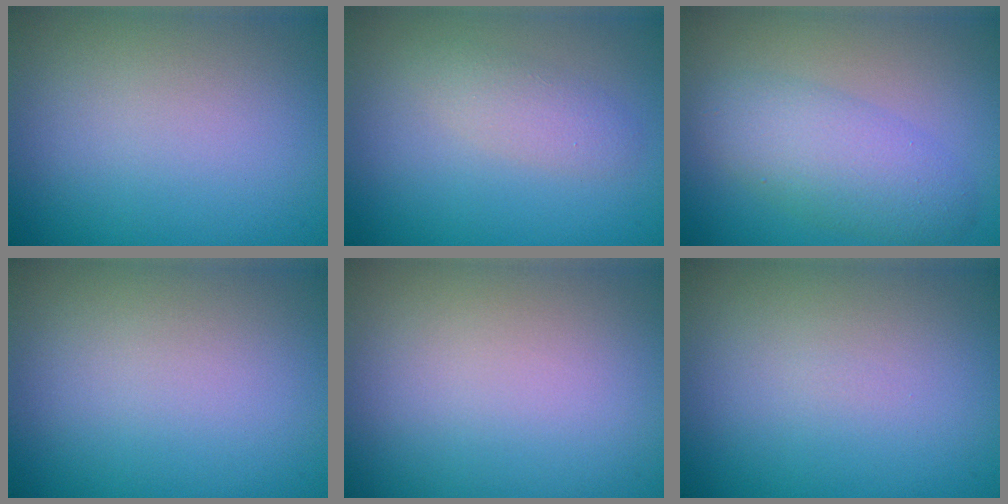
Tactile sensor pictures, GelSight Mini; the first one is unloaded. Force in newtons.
{"total": 1.9, "press": 1.9, "slide": 0.1}
{"total": 4.3, "press": 4.3, "slide": 0.1}
{"total": 0.0}
{"total": 0.0}
{"total": 0.0}